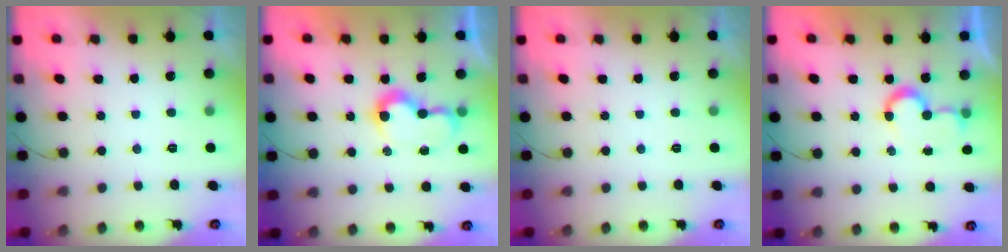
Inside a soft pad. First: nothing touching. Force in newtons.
{"total": 7.5, "press": 7.5, "slide": 0.2}
{"total": 0.0}
{"total": 6.2, "press": 6.1, "slide": 0.7}